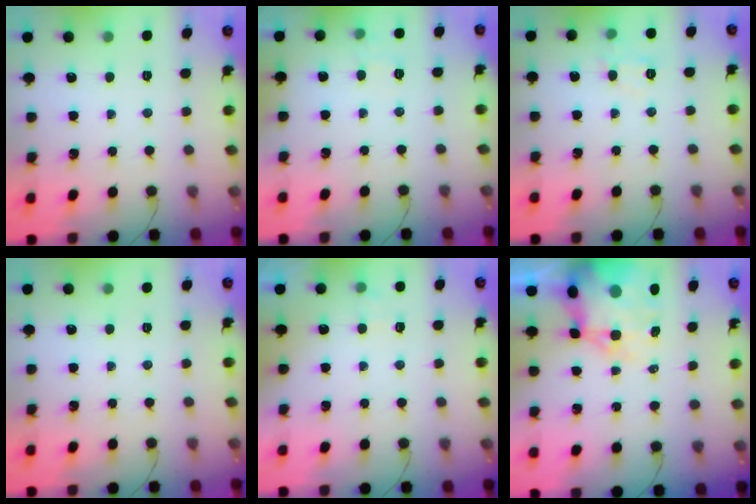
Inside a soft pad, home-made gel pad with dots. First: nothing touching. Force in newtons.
{"total": 3.5, "press": 3.1, "slide": 1.7}
{"total": 7.7, "press": 7.5, "slide": 1.7}
{"total": 0.0}
{"total": 2.8, "press": 2.5, "slide": 1.4}
{"total": 12.4, "press": 11.9, "slide": 3.3}